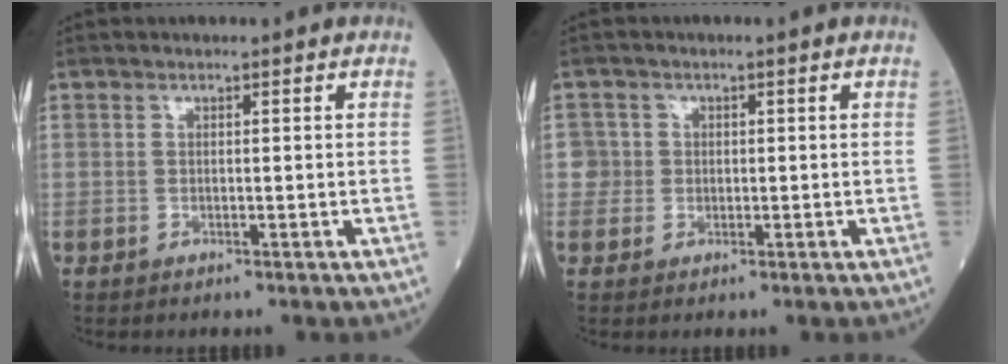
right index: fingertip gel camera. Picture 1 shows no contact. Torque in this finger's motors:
{"motor_torque": [0.28, 0.00, 0.02, 0.01]}